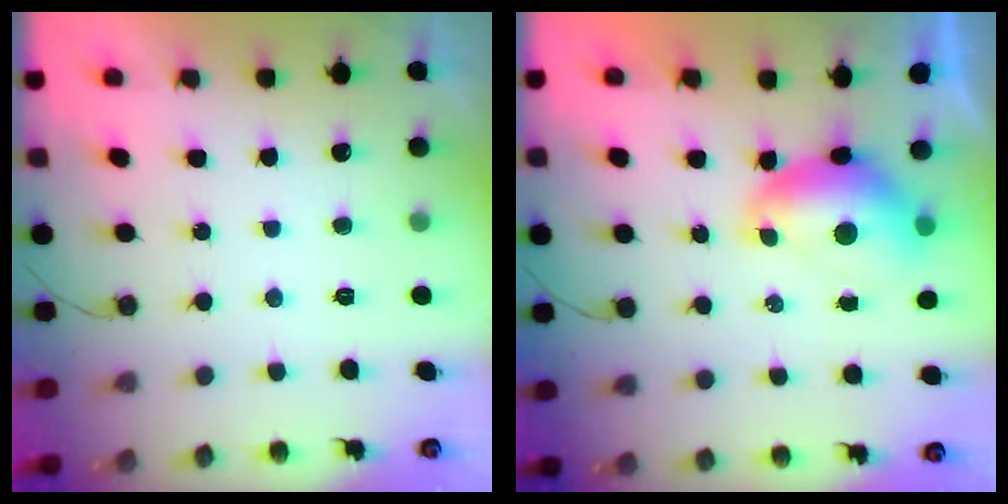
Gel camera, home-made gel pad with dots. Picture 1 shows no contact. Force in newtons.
{"total": 7.6, "press": 7.5, "slide": 0.8}